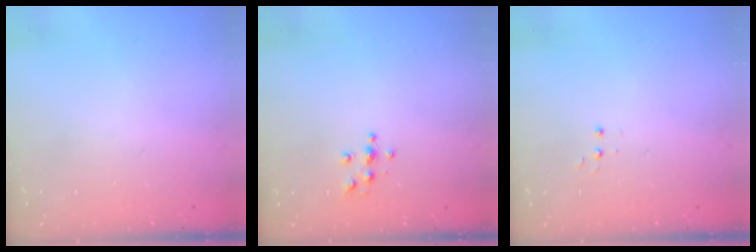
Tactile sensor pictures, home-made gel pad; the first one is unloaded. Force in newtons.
{"total": 4.6, "press": 4.5, "slide": 0.5}
{"total": 3.1, "press": 3.0, "slide": 0.8}